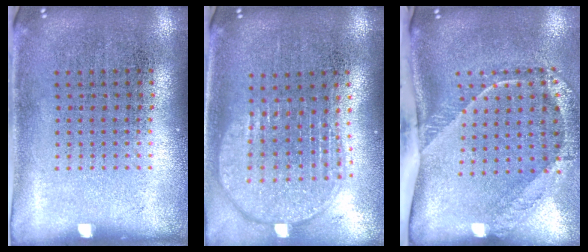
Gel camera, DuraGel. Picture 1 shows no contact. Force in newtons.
{"total": 1.9, "press": 1.6, "slide": 1.1}
{"total": 2.7, "press": 1.8, "slide": 1.9}